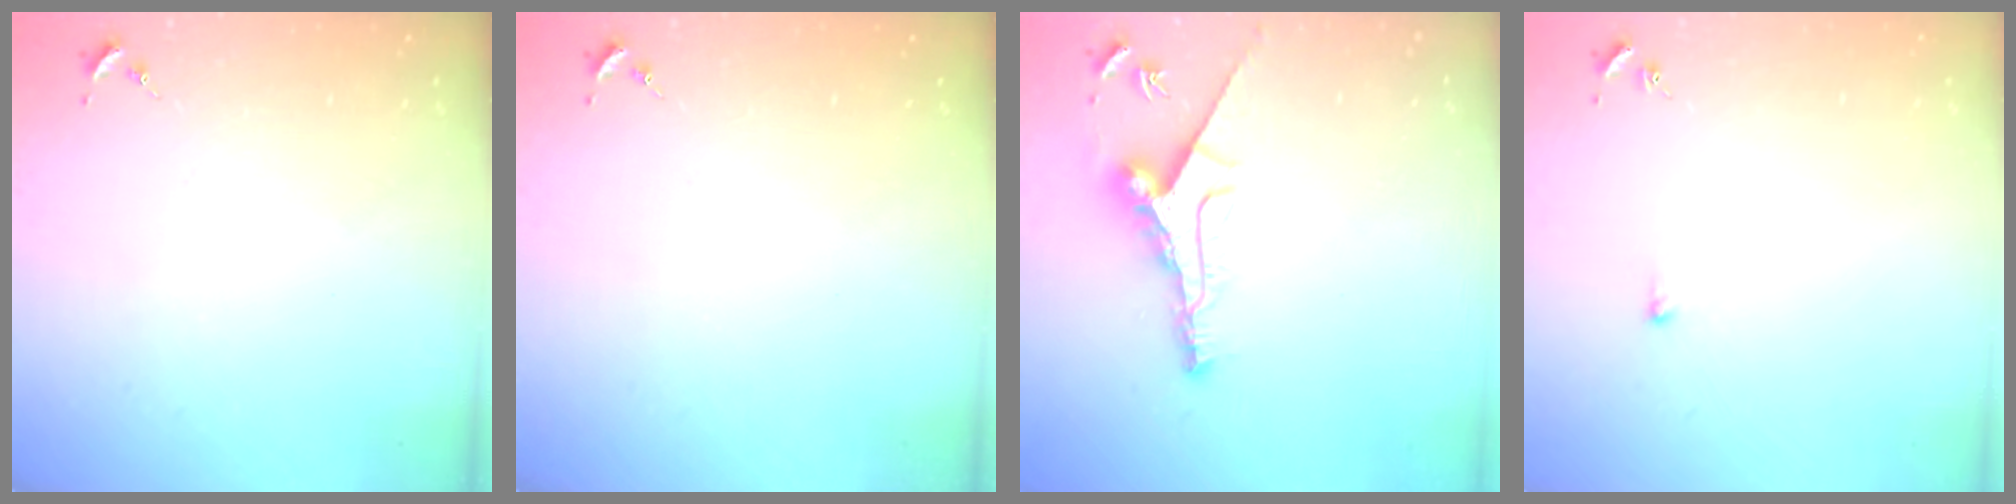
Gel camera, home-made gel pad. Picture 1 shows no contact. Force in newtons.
{"total": 0.0}
{"total": 10.9, "press": 10.9, "slide": 0.4}
{"total": 2.7, "press": 2.7, "slide": 0.6}